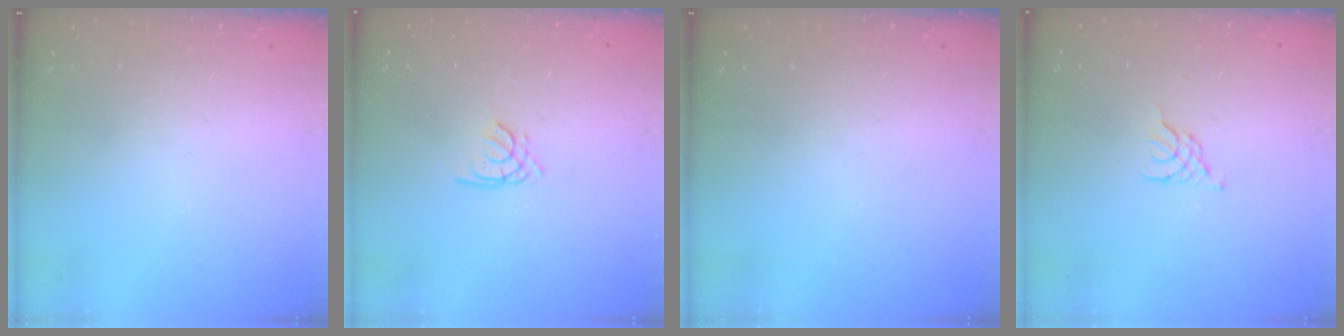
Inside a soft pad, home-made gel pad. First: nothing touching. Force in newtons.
{"total": 1.1, "press": 1.1, "slide": 0.3}
{"total": 0.0}
{"total": 3.3, "press": 3.2, "slide": 0.7}